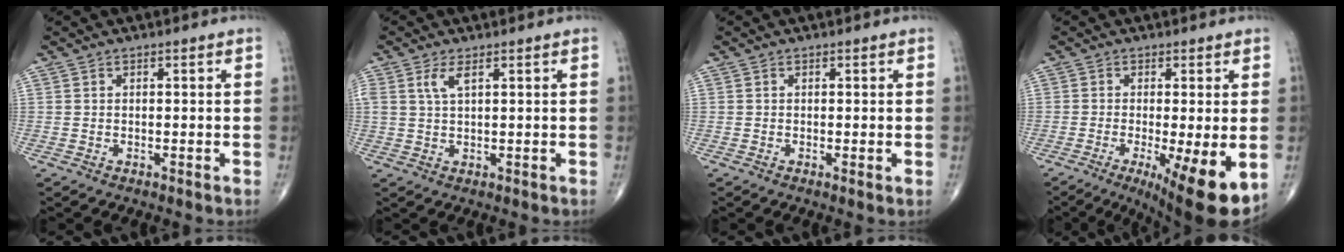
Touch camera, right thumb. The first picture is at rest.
{"total": 3.0, "force": [1.4, 1.0, 2.5], "torque": [-0.058, 0.002, 0.034]}
{"total": 0.7, "force": [0.0, 0.0, 0.7], "torque": [-0.014, -0.003, -0.002]}
{"total": 12.9, "force": [-3.9, 2.9, 12.0], "torque": [-0.156, -0.024, -0.049]}